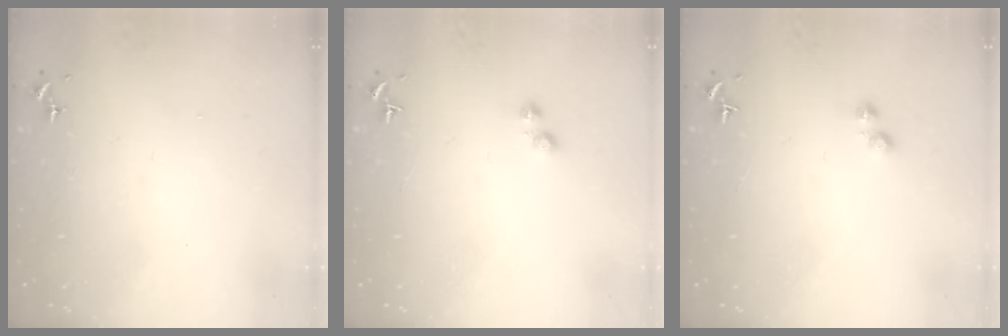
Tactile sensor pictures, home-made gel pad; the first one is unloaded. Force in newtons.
{"total": 2.8, "press": 2.7, "slide": 0.7}
{"total": 2.8, "press": 2.7, "slide": 0.7}